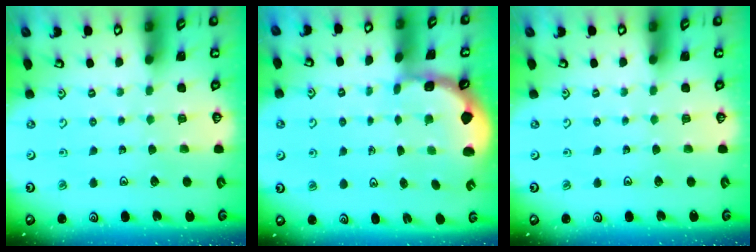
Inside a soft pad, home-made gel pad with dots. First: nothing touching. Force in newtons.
{"total": 1.3, "press": 1.2, "slide": 0.4}
{"total": 0.0}